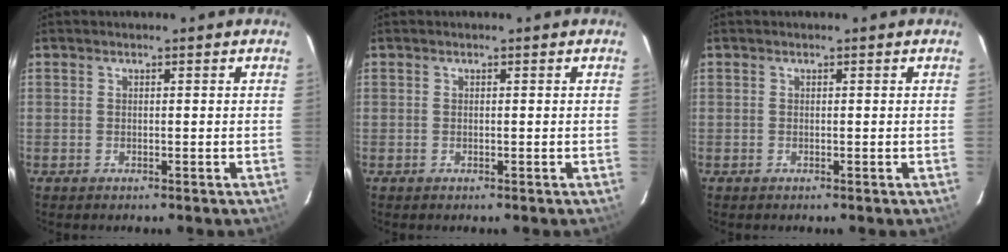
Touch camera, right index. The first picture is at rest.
{"total": 0.0}
{"total": 0.0}